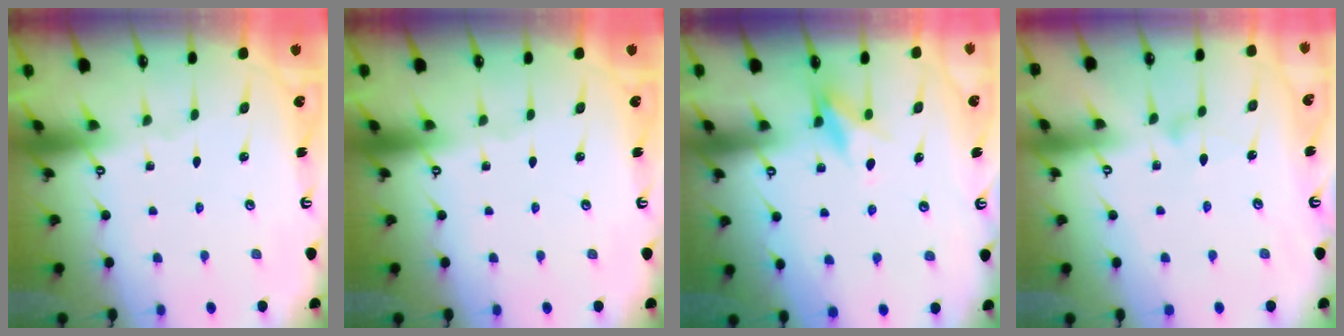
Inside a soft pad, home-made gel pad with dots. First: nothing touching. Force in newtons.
{"total": 0.0}
{"total": 8.5, "press": 8.5, "slide": 1.0}
{"total": 6.9, "press": 6.9, "slide": 0.4}